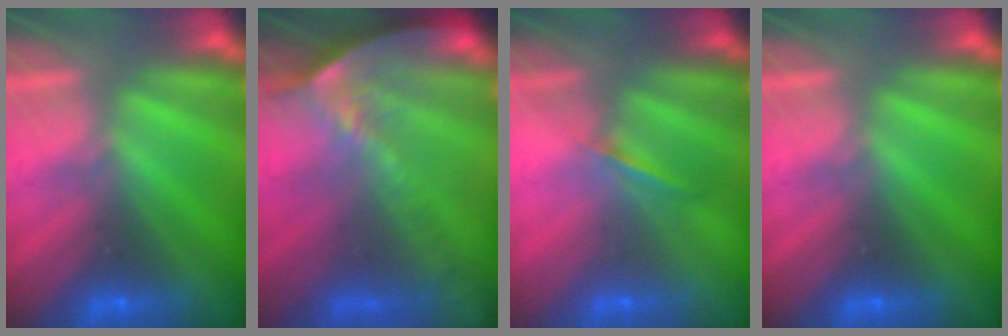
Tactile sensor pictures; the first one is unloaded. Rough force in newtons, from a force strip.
{"total": 9.6}
{"total": 1.3}
{"total": 0.0}